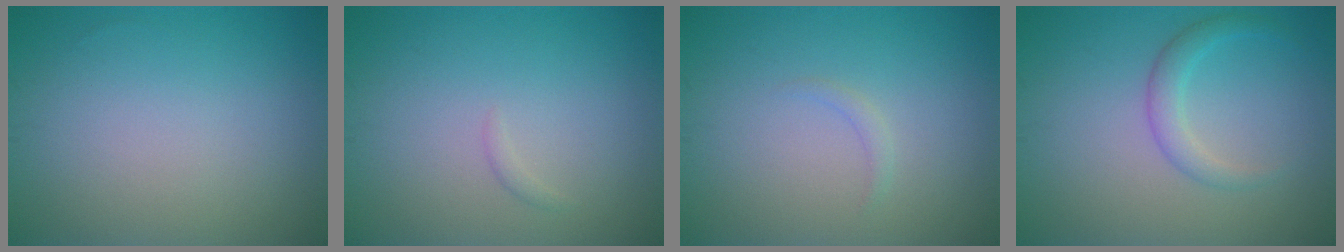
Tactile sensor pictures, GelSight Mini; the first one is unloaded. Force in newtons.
{"total": 0.5, "press": 0.5, "slide": 0.1}
{"total": 0.7, "press": 0.7, "slide": 0.1}
{"total": 2.1, "press": 2.1, "slide": 0.1}